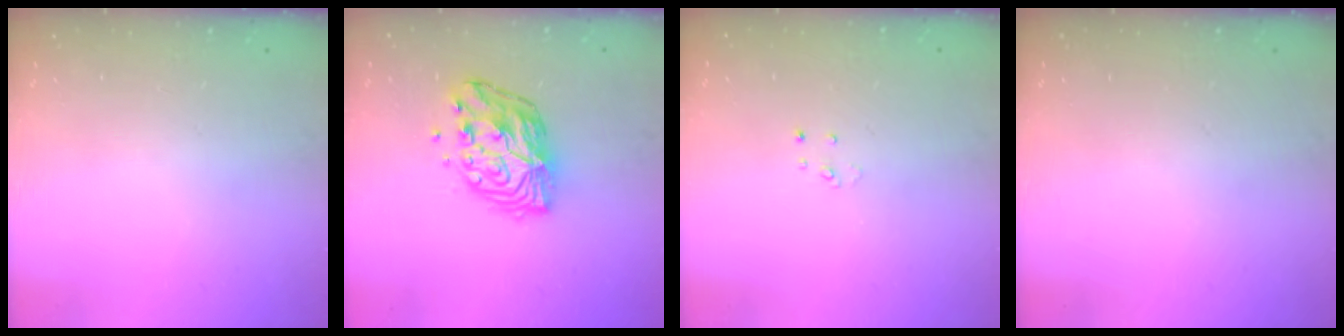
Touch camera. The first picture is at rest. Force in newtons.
{"total": 12.6, "press": 12.5, "slide": 1.1}
{"total": 2.6, "press": 2.6, "slide": 0.3}
{"total": 0.0}